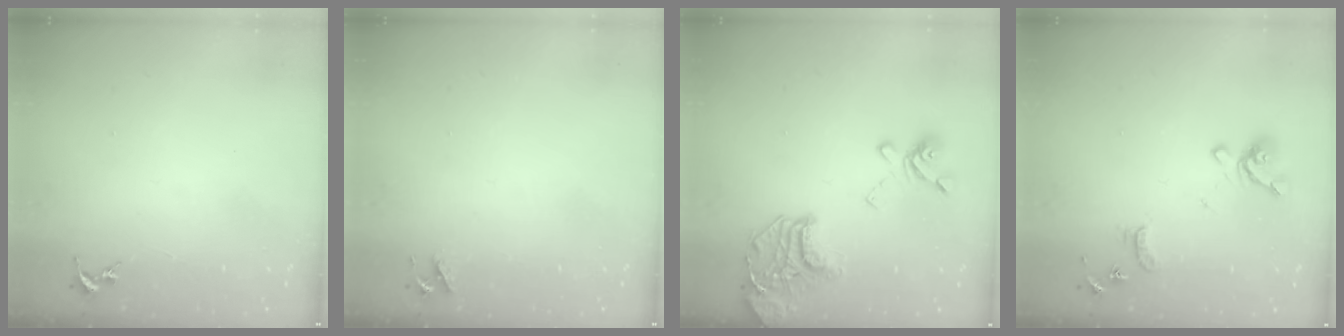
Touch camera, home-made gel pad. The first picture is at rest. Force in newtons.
{"total": 4.1, "press": 4.0, "slide": 0.7}
{"total": 18.3, "press": 18.1, "slide": 2.4}
{"total": 12.8, "press": 12.7, "slide": 1.4}